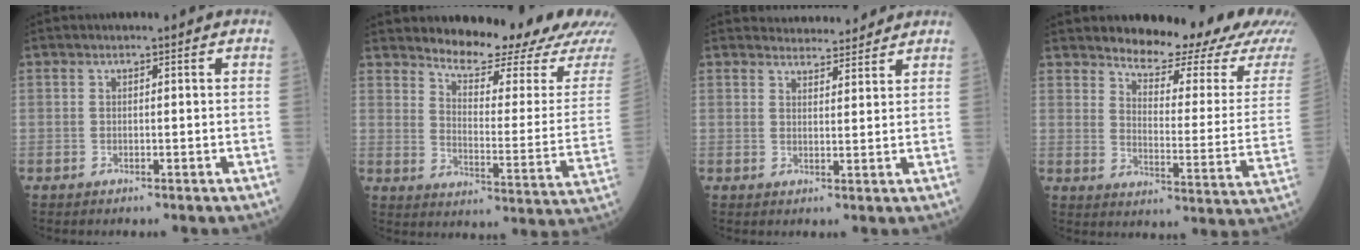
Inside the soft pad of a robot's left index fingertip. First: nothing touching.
{"total": 17.4, "force": [16.0, 1.6, 6.7], "torque": [-0.091, -0.072, 0.202]}
{"total": 6.5, "force": [6.4, 1.3, 0.7], "torque": [-0.006, 0.010, 0.080]}
{"total": 17.4, "force": [15.9, 2.4, 6.8], "torque": [-0.084, -0.071, 0.188]}